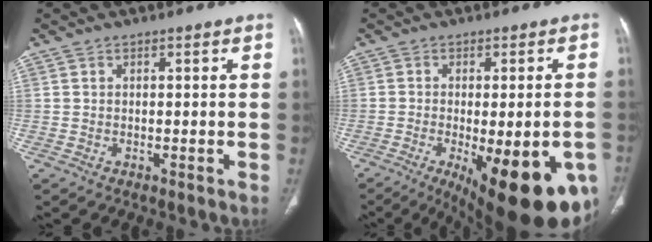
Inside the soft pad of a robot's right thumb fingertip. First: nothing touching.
{"total": 22.4, "force": [-8.8, 8.1, 19.0], "torque": [-0.193, -0.016, -0.101]}